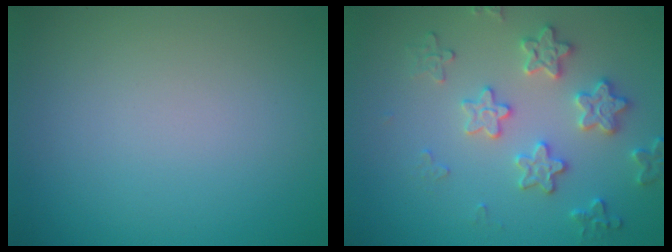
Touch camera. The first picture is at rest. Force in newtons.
{"total": 3.6, "press": 3.6, "slide": 0.7}